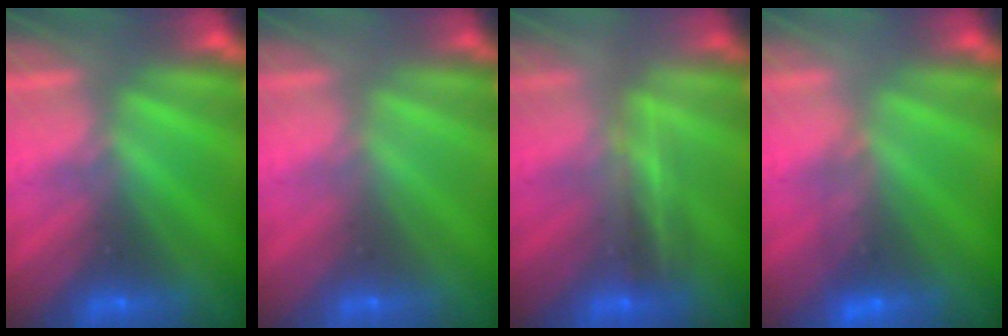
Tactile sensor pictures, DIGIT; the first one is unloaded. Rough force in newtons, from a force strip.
{"total": 3.5}
{"total": 2.5}
{"total": 3.9}